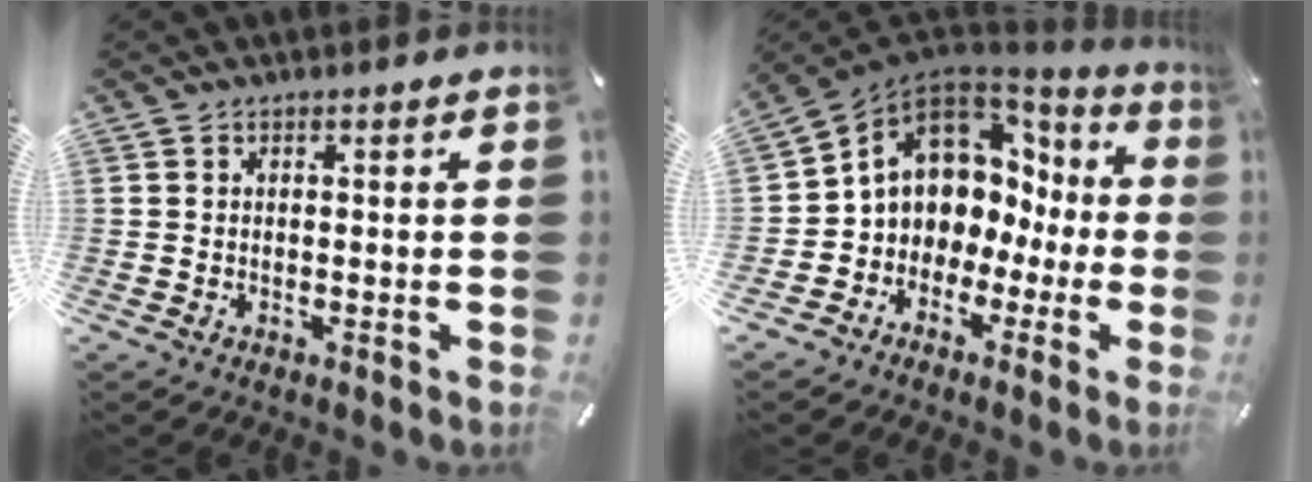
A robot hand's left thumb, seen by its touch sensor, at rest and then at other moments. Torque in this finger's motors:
{"motor_torque": [0.34, 1.66, 1.28, 0.86, 0.20]}